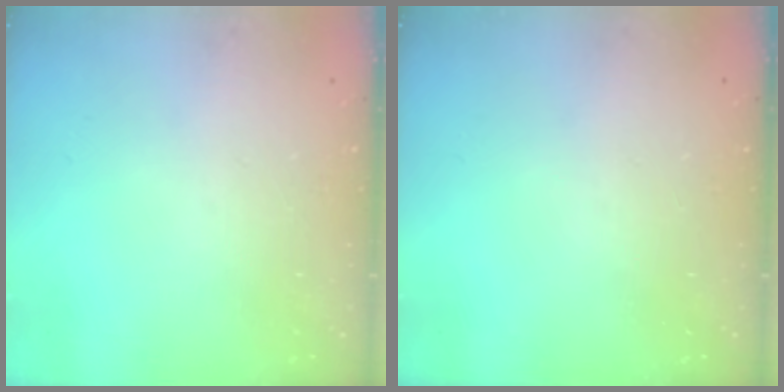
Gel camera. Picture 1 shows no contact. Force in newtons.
{"total": 0.0}